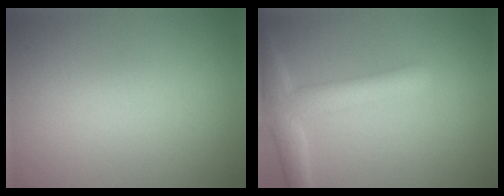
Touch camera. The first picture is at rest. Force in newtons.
{"total": 4.7, "press": 4.7, "slide": 0.3}